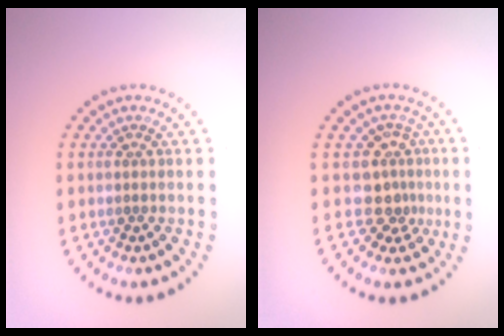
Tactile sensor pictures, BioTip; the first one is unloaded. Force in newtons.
{"total": 2.8, "press": 2.0, "slide": 1.9}